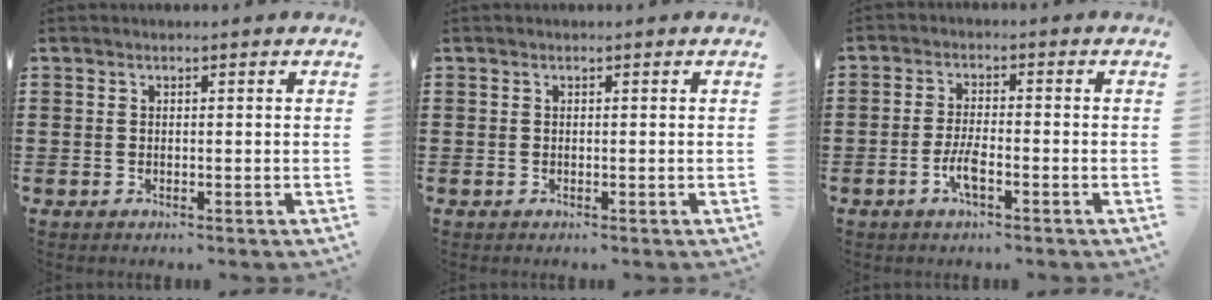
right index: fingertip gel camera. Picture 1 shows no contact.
{"total": 0.0}
{"total": 4.0, "force": [-1.7, 0.9, 3.5], "torque": [-0.079, -0.004, -0.037]}